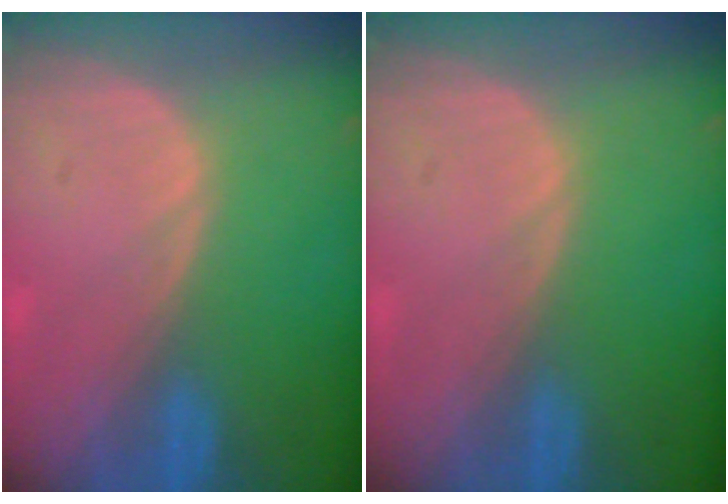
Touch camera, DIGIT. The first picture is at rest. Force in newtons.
{"total": 0.0}